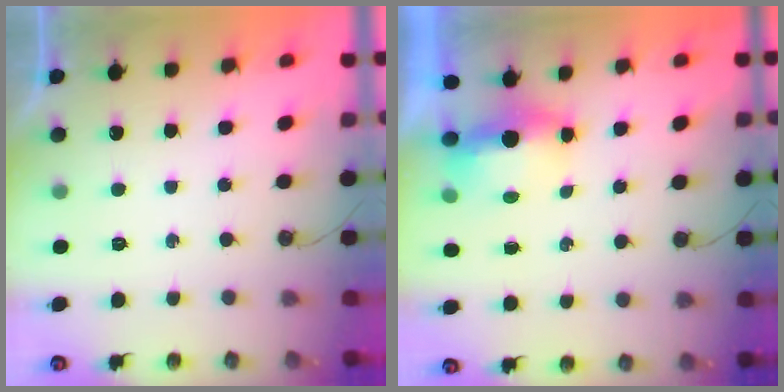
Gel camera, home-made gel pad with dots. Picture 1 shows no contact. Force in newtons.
{"total": 5.8, "press": 5.2, "slide": 2.5}